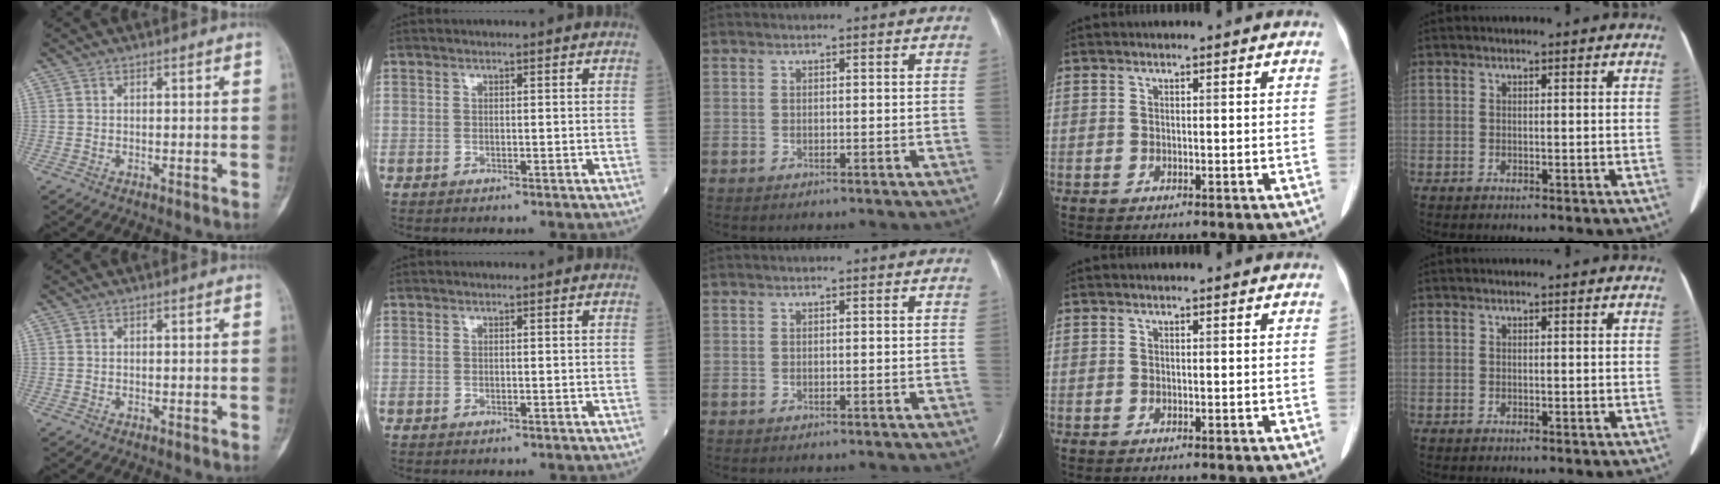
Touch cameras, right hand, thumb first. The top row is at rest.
{}